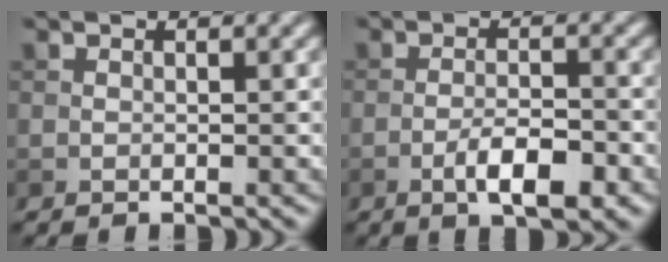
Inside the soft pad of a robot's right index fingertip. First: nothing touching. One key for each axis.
{"total": 4.5, "fx": -2.1, "fy": 1.3, "fz": 3.7, "tx": -0.065, "ty": 0.000, "tz": -0.036}